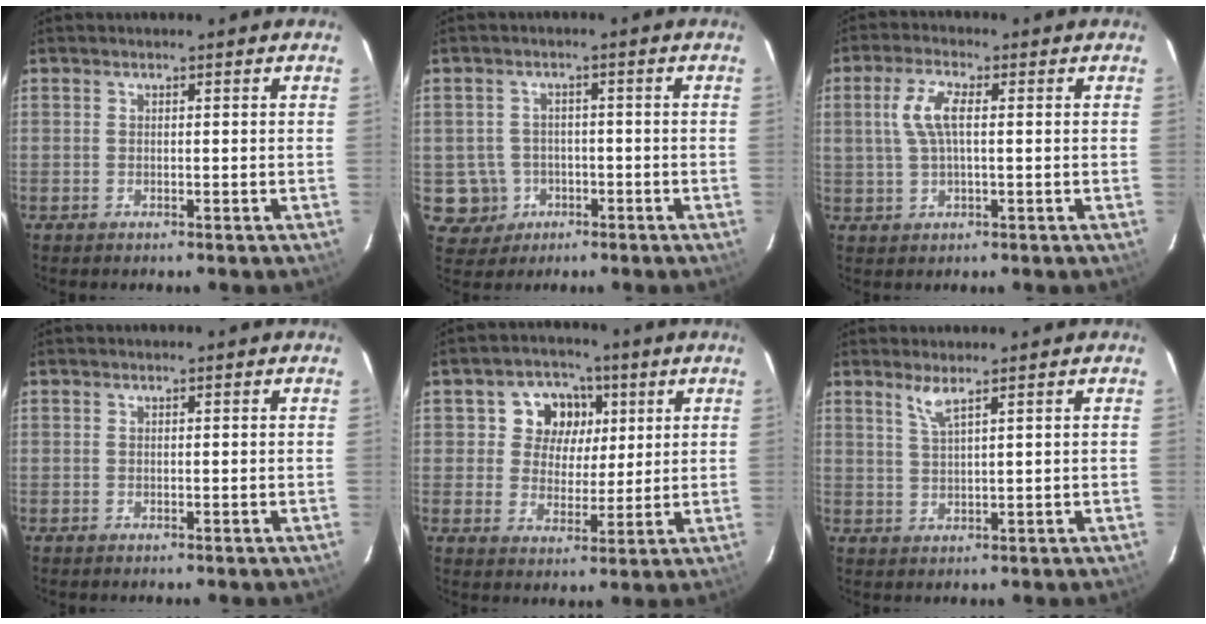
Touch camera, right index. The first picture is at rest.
{"total": 6.0, "force": [-1.7, 5.7, 0.5], "torque": [-0.026, 0.020, -0.016]}
{"total": 6.1, "force": [1.1, 2.2, 5.6], "torque": [-0.114, 0.009, 0.027]}
{"total": 0.0}
{"total": 8.6, "force": [2.6, 7.6, 3.1], "torque": [-0.064, 0.016, 0.040]}
{"total": 2.8, "force": [2.0, -0.2, 1.9], "torque": [-0.042, -0.004, 0.041]}